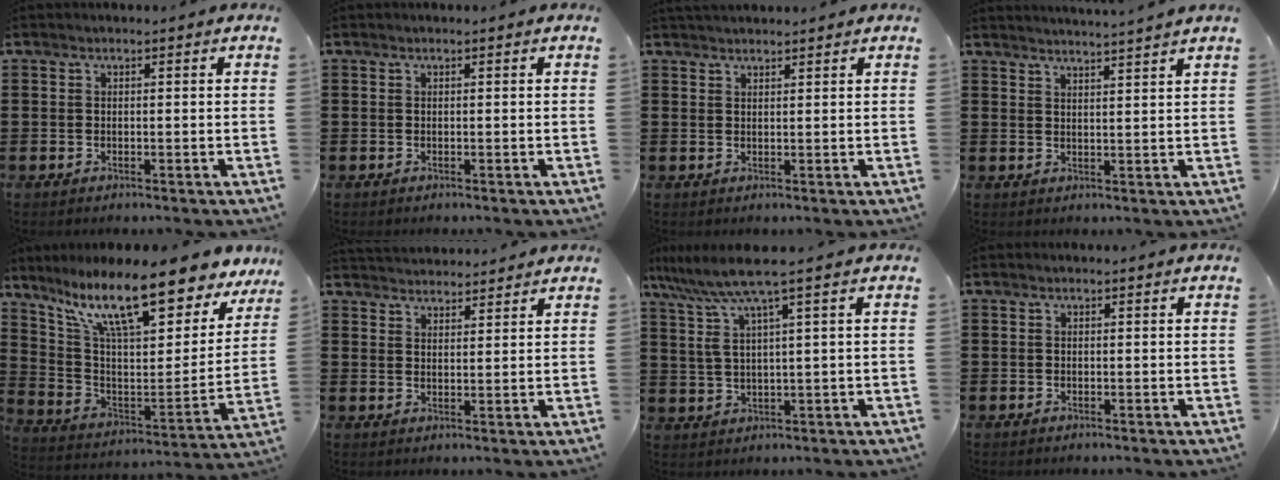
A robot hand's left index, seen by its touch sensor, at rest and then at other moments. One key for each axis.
{"total": 0.0}
{"total": 1.4, "fx": 1.4, "fy": 0.2, "fz": 0.2, "tx": -0.005, "ty": 0.002, "tz": 0.027}
{"total": 2.8, "fx": 2.7, "fy": -0.9, "fz": 0.1, "tx": -0.009, "ty": -0.015, "tz": 0.049}
{"total": 16.0, "fx": 11.8, "fy": 2.8, "fz": 10.4, "tx": -0.214, "ty": -0.076, "tz": 0.198}
{"total": 2.9, "fx": 2.8, "fy": 0.2, "fz": -0.4, "tx": -0.002, "ty": -0.007, "tz": 0.055}
{"total": 6.5, "fx": 3.4, "fy": -0.1, "fz": 5.5, "tx": -0.134, "ty": -0.021, "tz": 0.049}
{"total": 0.0}